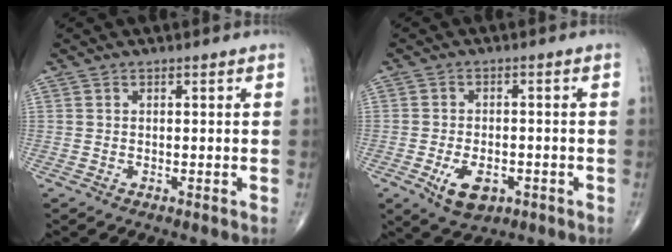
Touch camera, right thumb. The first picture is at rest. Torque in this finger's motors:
{"motor_torque": [-0.01, 0.25, 0.26, 0.35, 0.05]}